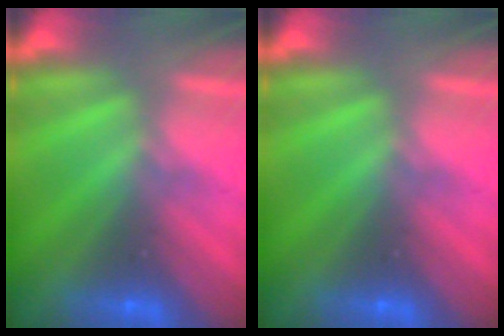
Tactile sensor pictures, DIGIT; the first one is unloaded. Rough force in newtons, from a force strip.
{"total": 0.0}